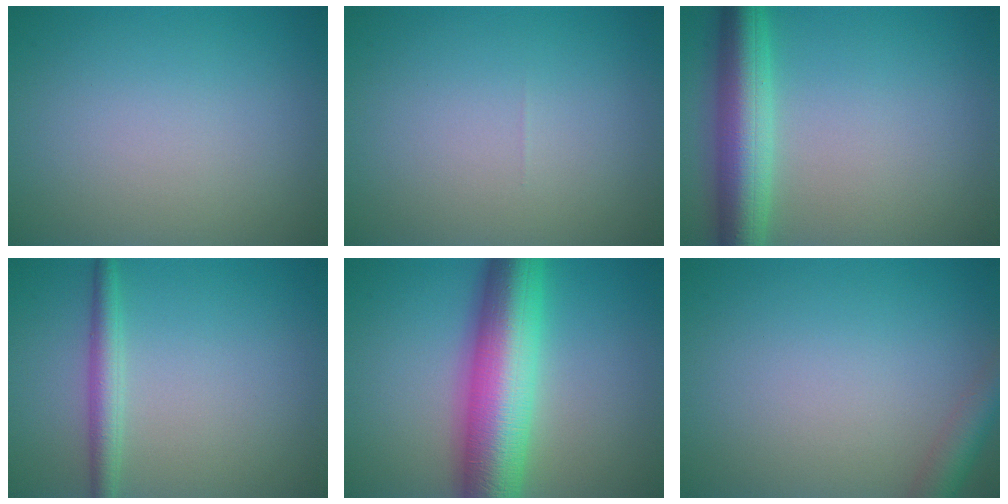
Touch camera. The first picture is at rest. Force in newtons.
{"total": 0.0}
{"total": 6.3, "press": 6.3, "slide": 0.3}
{"total": 2.4, "press": 2.4, "slide": 0.1}
{"total": 10.9, "press": 10.9, "slide": 0.2}
{"total": 2.7, "press": 2.7, "slide": 0.1}